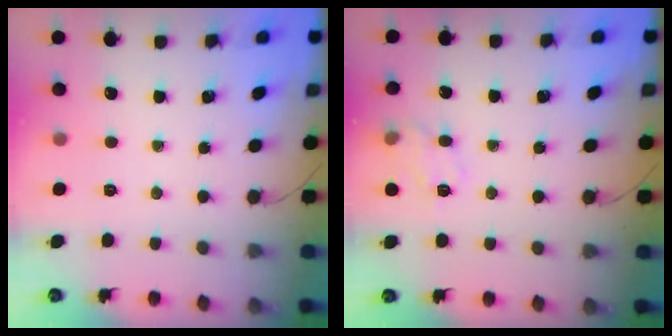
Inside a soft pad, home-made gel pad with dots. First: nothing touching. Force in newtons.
{"total": 9.6, "press": 9.6, "slide": 0.4}